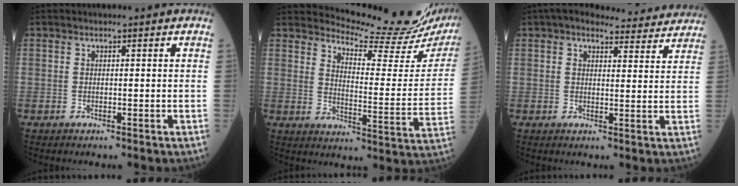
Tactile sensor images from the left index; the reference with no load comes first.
{"total": 18.1, "force": [17.5, 0.3, 4.5], "torque": [-0.071, -0.106, 0.208]}
{"total": 14.0, "force": [13.0, 3.2, 4.1], "torque": [-0.034, 0.027, 0.148]}